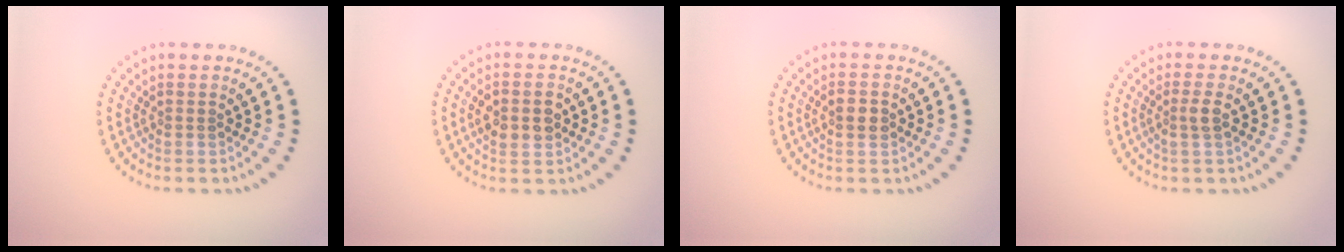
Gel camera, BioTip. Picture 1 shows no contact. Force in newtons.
{"total": 2.9, "press": 2.9, "slide": 0.0}
{"total": 1.6, "press": 1.6, "slide": 0.1}
{"total": 1.5, "press": 1.2, "slide": 0.9}